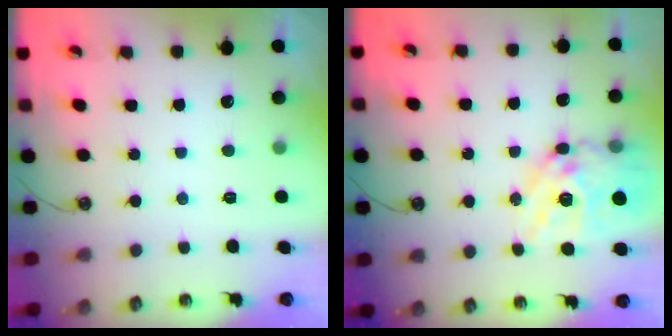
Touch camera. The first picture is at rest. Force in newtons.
{"total": 18.0, "press": 17.9, "slide": 1.8}